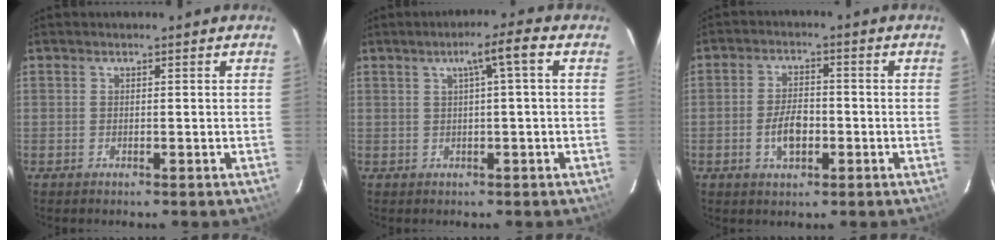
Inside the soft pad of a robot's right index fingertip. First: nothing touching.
{"total": 4.6, "force": [1.1, -0.3, 4.5], "torque": [-0.072, 0.011, 0.022]}
{"total": 5.0, "force": [-1.7, 2.8, 3.8], "torque": [-0.077, 0.005, -0.028]}